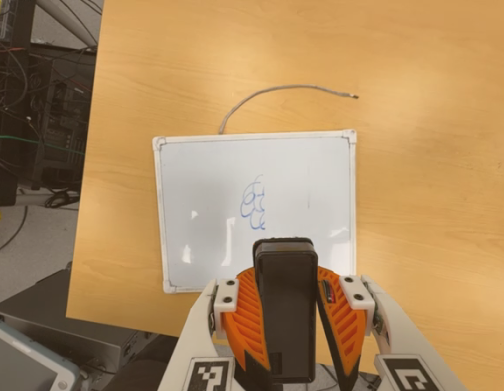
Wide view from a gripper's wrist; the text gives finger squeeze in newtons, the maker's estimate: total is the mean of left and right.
{"total": 12.7, "left": 10.9, "right": 14.4}